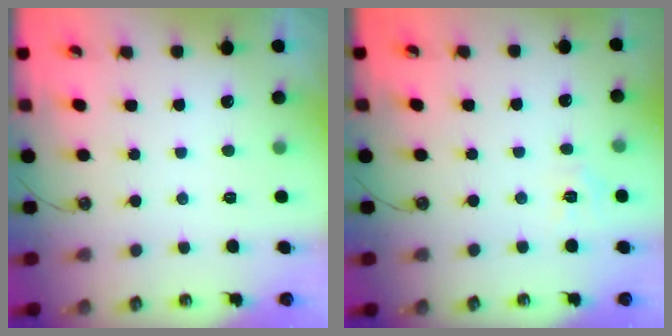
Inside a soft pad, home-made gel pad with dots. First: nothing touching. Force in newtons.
{"total": 4.2, "press": 4.1, "slide": 0.5}